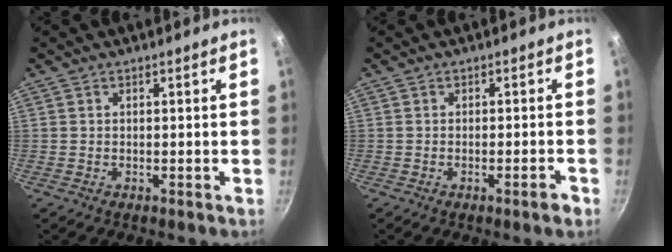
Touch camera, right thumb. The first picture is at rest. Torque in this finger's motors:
{"motor_torque": [-0.48, -0.28, -0.37, 0.12, -0.02]}